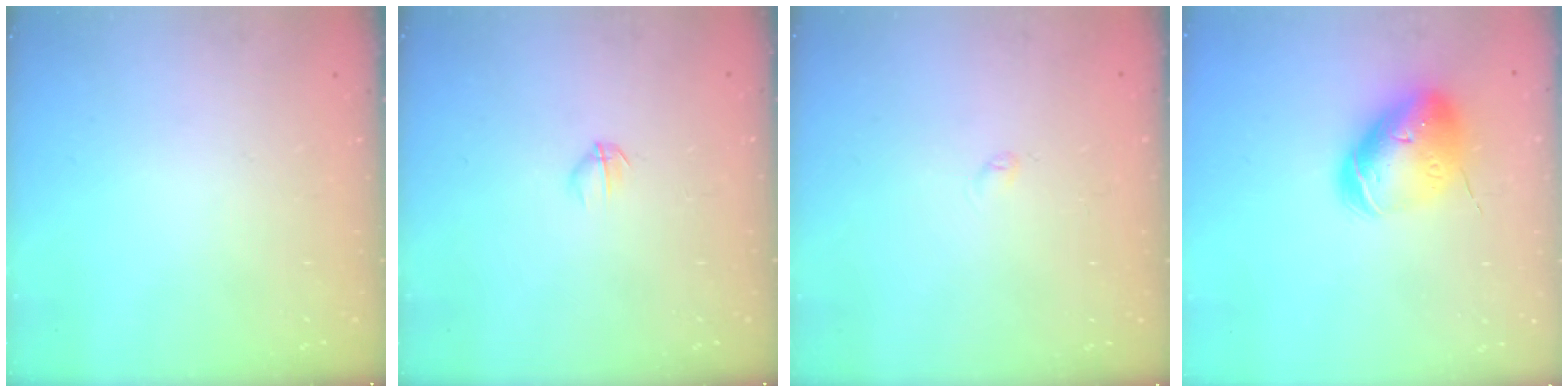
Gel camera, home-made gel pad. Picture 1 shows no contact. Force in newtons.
{"total": 2.8, "press": 2.7, "slide": 0.9}
{"total": 2.4, "press": 2.3, "slide": 0.4}
{"total": 15.6, "press": 15.3, "slide": 2.7}